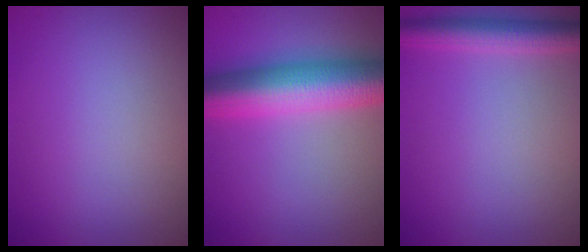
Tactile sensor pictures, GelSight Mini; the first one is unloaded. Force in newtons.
{"total": 10.1, "press": 10.1, "slide": 0.2}
{"total": 3.8, "press": 3.8, "slide": 0.1}